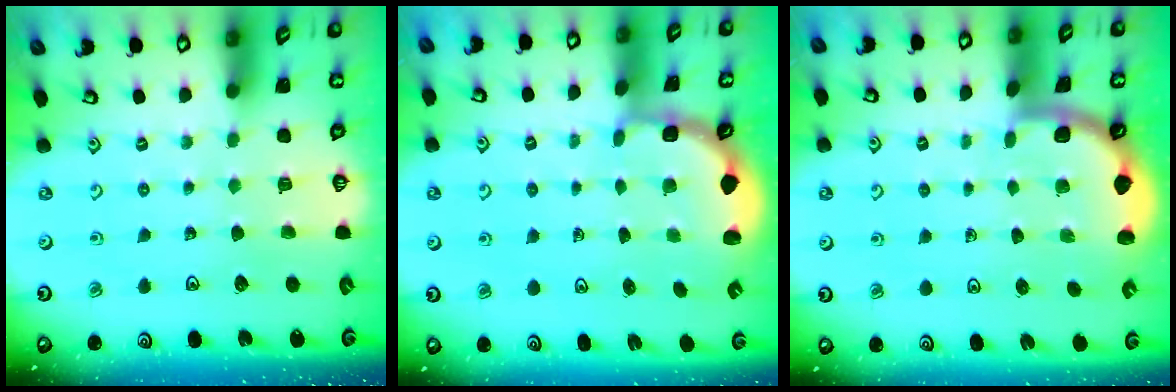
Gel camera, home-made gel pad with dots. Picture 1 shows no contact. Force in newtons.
{"total": 2.5, "press": 1.9, "slide": 1.6}
{"total": 1.7, "press": 1.6, "slide": 0.1}